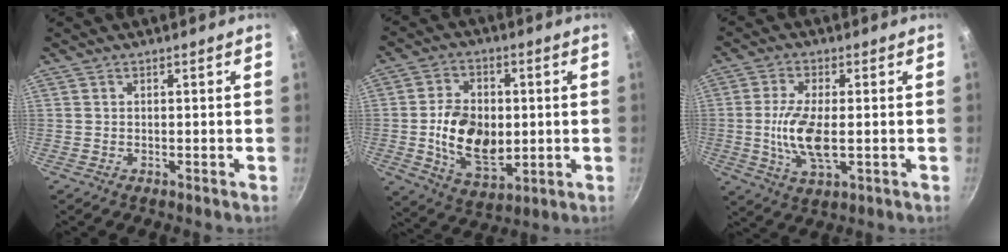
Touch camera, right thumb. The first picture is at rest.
{"total": 13.6, "force": [-0.5, 9.0, 10.2], "torque": [-0.158, -0.008, -0.004]}
{"total": 9.2, "force": [-0.6, 3.9, 8.3], "torque": [-0.170, -0.006, -0.015]}